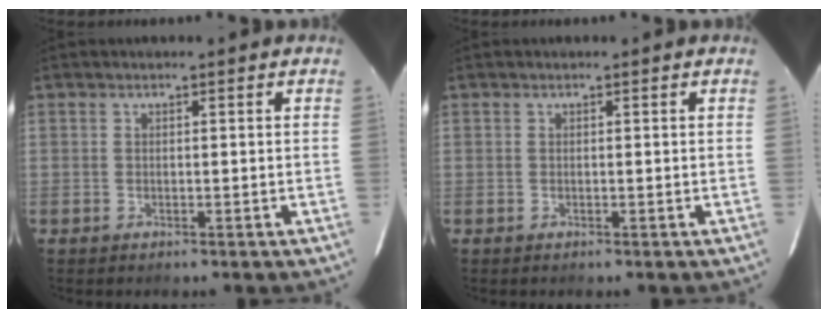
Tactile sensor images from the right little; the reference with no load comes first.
{"total": 0.0}